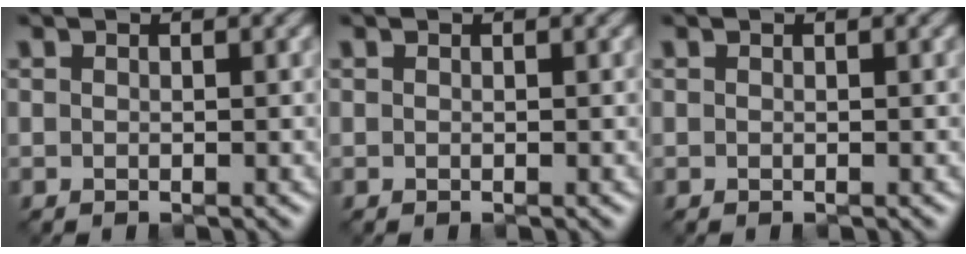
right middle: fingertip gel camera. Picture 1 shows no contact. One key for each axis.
{"total": 0.0}
{"total": 0.0}